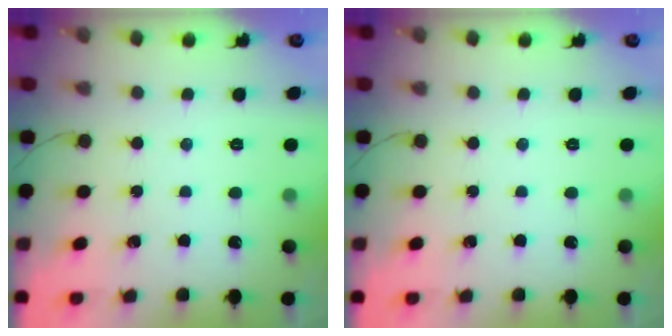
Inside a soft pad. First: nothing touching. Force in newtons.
{"total": 0.0}